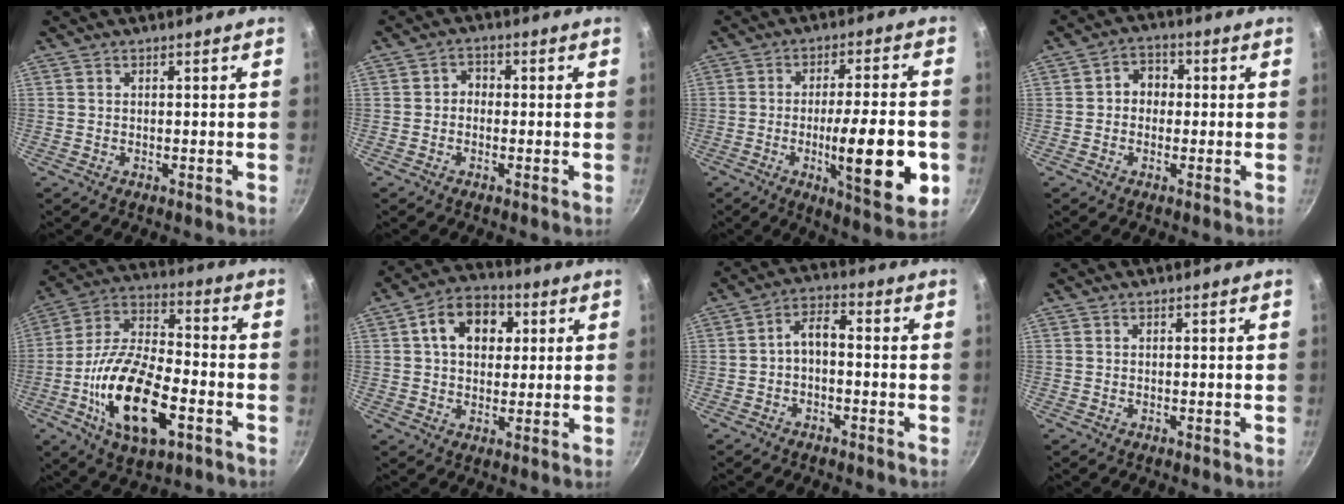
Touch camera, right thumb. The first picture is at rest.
{"total": 2.5, "force": [-0.5, 2.1, 1.2], "torque": [-0.007, 0.011, -0.015]}
{"total": 17.2, "force": [-4.3, 3.9, 16.2], "torque": [-0.228, 0.005, -0.062]}
{"total": 4.9, "force": [0.0, 4.2, 2.6], "torque": [-0.009, 0.012, -0.011]}
{"total": 21.0, "force": [-6.8, 9.8, 17.2], "torque": [-0.314, 0.029, -0.131]}
{"total": 11.5, "force": [3.1, 8.2, 7.3], "torque": [-0.086, 0.011, 0.036]}
{"total": 4.7, "force": [-1.4, 2.5, 3.6], "torque": [-0.063, 0.034, -0.028]}
{"total": 0.0}